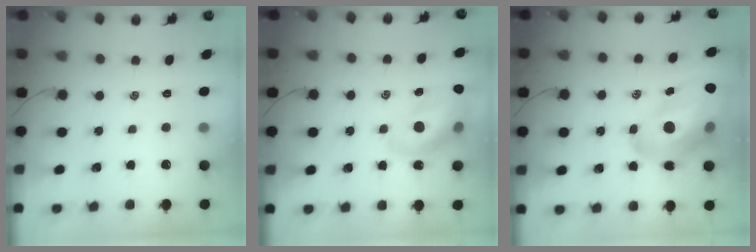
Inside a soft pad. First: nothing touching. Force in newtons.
{"total": 17.3, "press": 16.8, "slide": 4.4}
{"total": 21.8, "press": 21.0, "slide": 5.8}